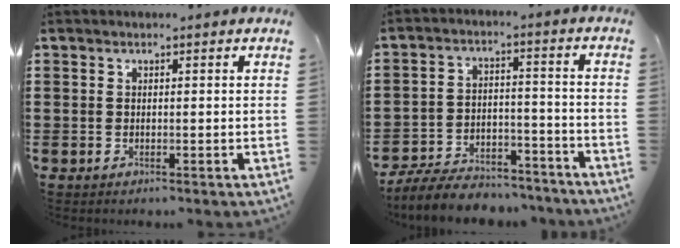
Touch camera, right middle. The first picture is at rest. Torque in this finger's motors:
{"motor_torque": [2.14, 0.00, 0.60, 0.17]}